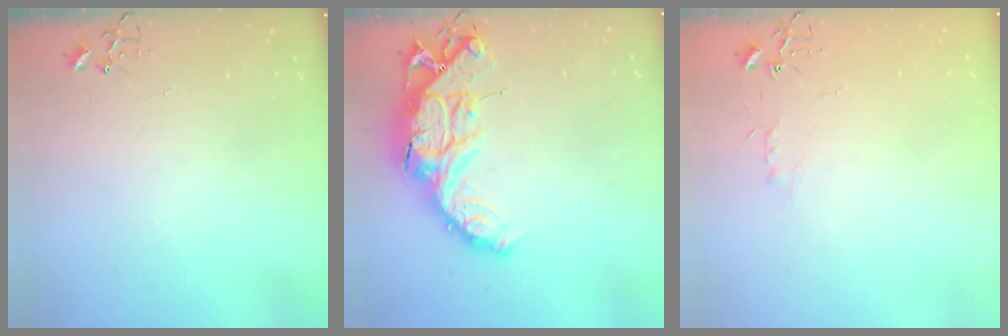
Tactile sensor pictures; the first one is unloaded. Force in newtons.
{"total": 18.0, "press": 18.0, "slide": 1.3}
{"total": 4.4, "press": 4.4, "slide": 0.5}